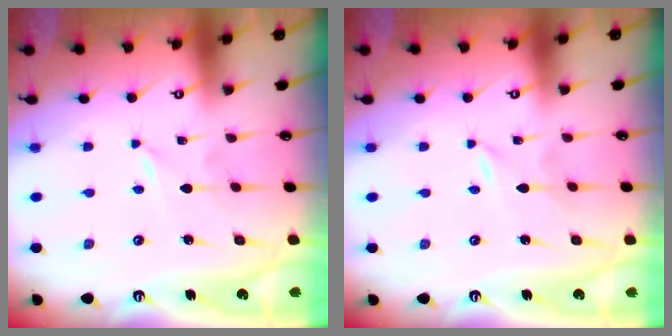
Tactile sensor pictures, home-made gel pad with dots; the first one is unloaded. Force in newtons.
{"total": 0.0}